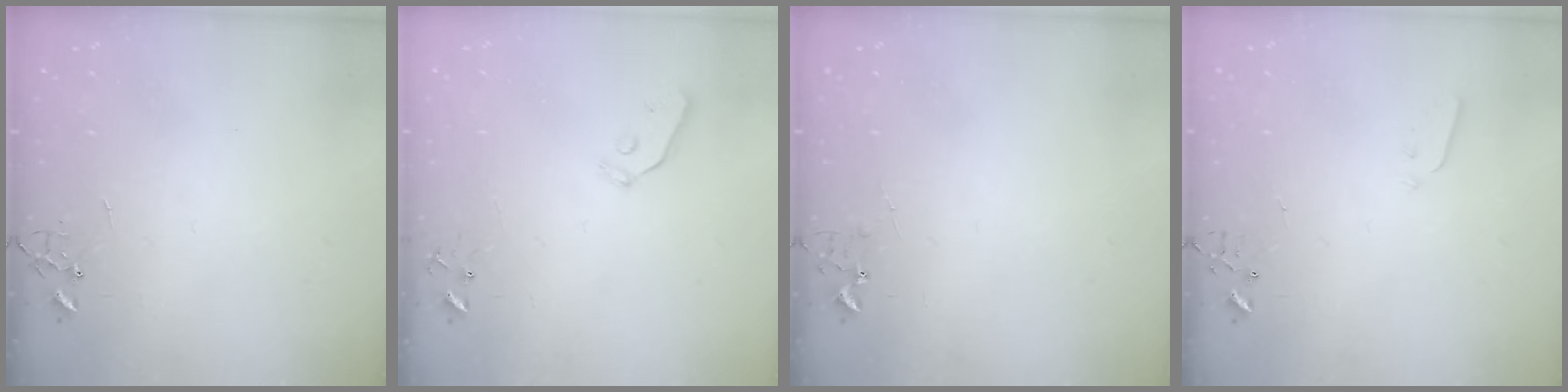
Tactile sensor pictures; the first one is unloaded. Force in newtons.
{"total": 5.7, "press": 5.7, "slide": 0.4}
{"total": 5.4, "press": 5.4, "slide": 0.7}
{"total": 2.5, "press": 2.5, "slide": 0.4}